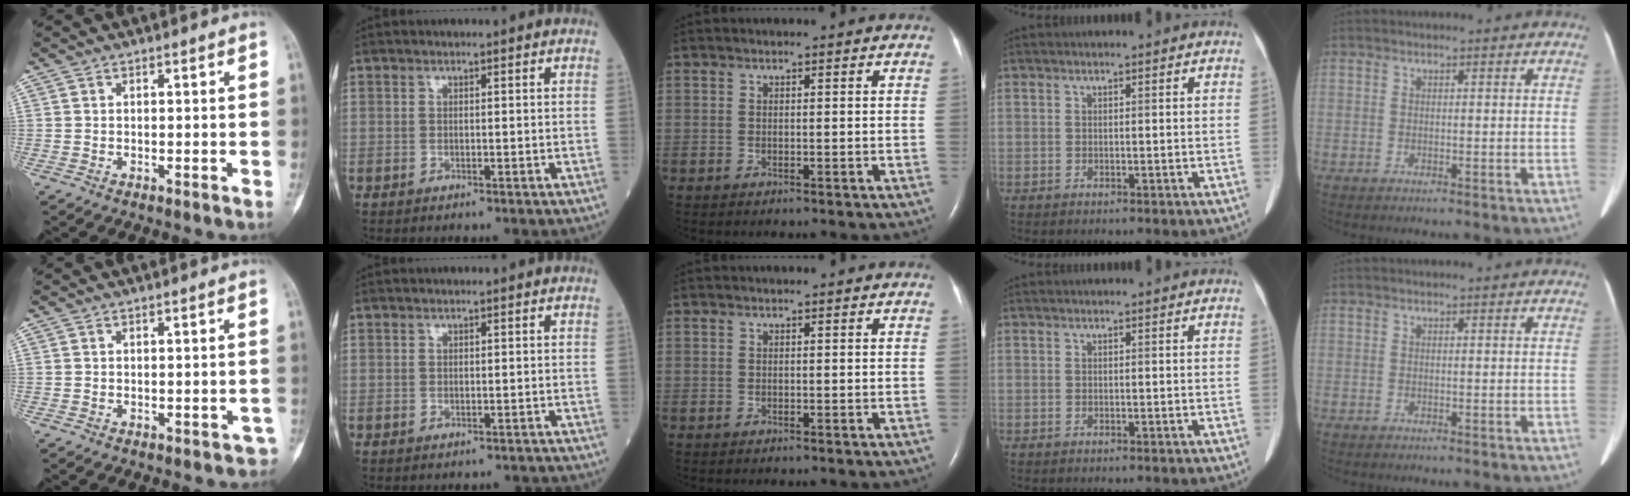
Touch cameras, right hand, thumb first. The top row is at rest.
{"thumb": {"total": 0.9, "force": [-0.5, 0.7, 0.1], "torque": [0.004, 0.011, -0.006]}, "index": {"total": 1.1, "force": [-1.0, 0.5, -0.1], "torque": [0.001, 0.000, -0.016]}}